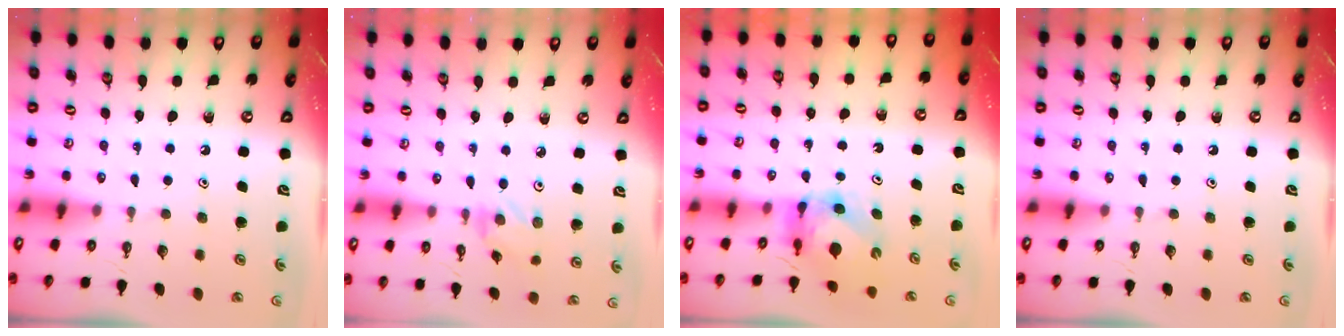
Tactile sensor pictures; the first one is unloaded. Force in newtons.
{"total": 1.2, "press": 1.2, "slide": 0.3}
{"total": 5.6, "press": 5.6, "slide": 0.5}
{"total": 0.0}